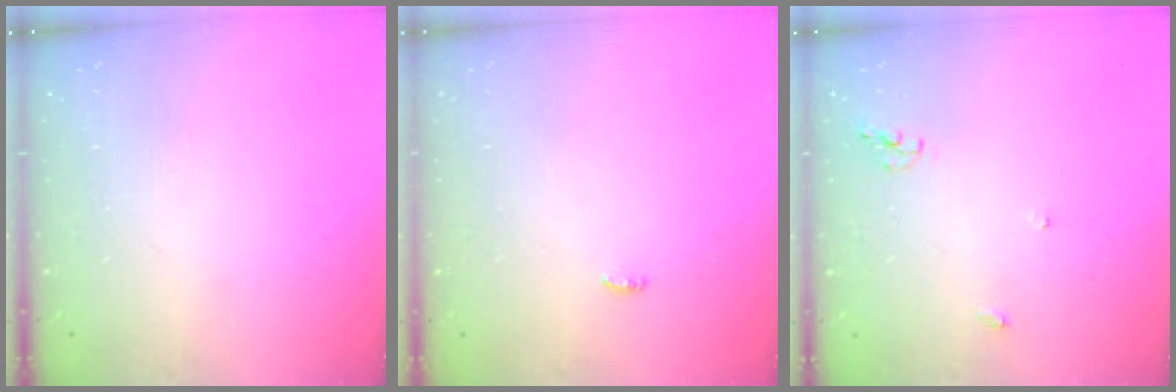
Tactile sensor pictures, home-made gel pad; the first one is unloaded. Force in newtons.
{"total": 3.4, "press": 3.3, "slide": 1.0}
{"total": 5.4, "press": 5.4, "slide": 0.0}